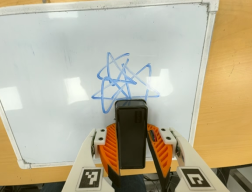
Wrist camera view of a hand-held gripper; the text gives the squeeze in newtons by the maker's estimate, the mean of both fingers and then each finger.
{"total": 4.9, "left": 4.7, "right": 5.1}